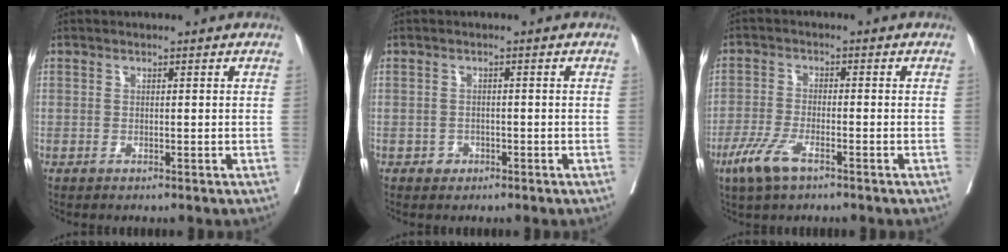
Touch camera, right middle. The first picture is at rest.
{"total": 1.3, "force": [-0.7, 1.1, 0.2], "torque": [-0.001, 0.005, -0.010]}
{"total": 5.7, "force": [-3.5, 1.5, 4.2], "torque": [-0.097, -0.009, -0.065]}